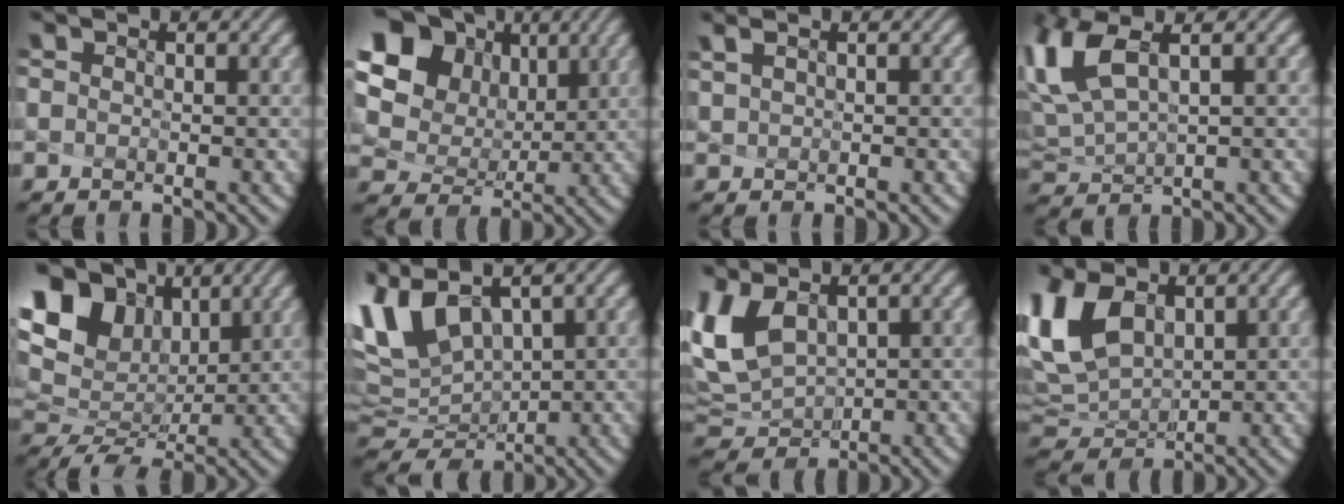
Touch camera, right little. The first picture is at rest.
{"total": 14.4, "force": [5.5, 11.3, 7.1], "torque": [-0.182, 0.037, 0.112]}
{"total": 0.8, "force": [0.6, 0.1, 0.5], "torque": [-0.013, 0.007, 0.020]}
{"total": 5.3, "force": [1.9, 2.1, 4.5], "torque": [-0.125, 0.009, 0.051]}
{"total": 11.9, "force": [5.5, 7.2, 7.7], "torque": [-0.162, 0.029, 0.095]}
{"total": 8.8, "force": [2.9, 4.9, 6.6], "torque": [-0.163, 0.001, 0.065]}
{"total": 6.0, "force": [1.2, 3.8, 4.6], "torque": [-0.127, 0.001, 0.034]}
{"total": 8.1, "force": [2.3, 5.0, 6.0], "torque": [-0.159, 0.004, 0.051]}